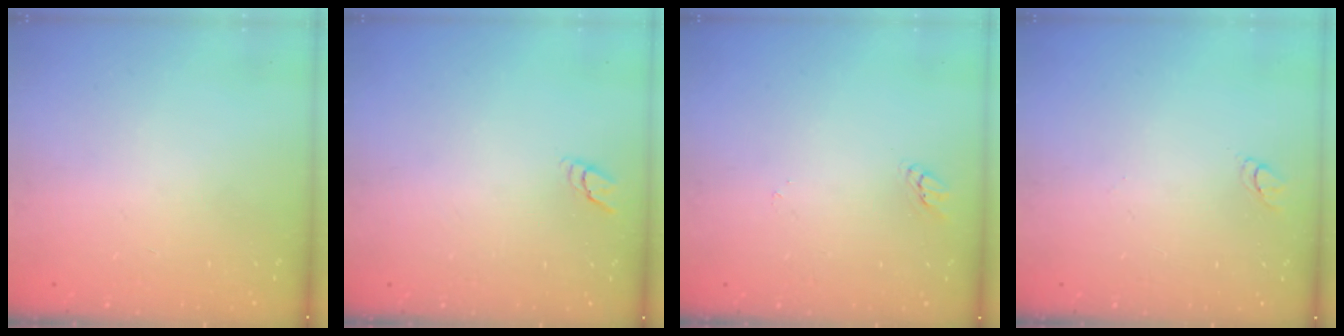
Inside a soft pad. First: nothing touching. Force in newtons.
{"total": 3.2, "press": 3.2, "slide": 0.2}
{"total": 2.0, "press": 2.0, "slide": 0.2}
{"total": 2.8, "press": 2.8, "slide": 0.3}